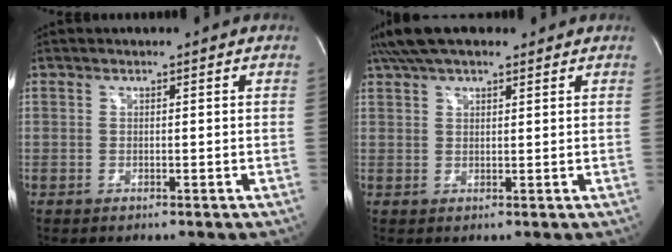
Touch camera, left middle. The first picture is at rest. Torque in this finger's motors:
{"motor_torque": [0.90, -0.70, 0.08, 0.08]}